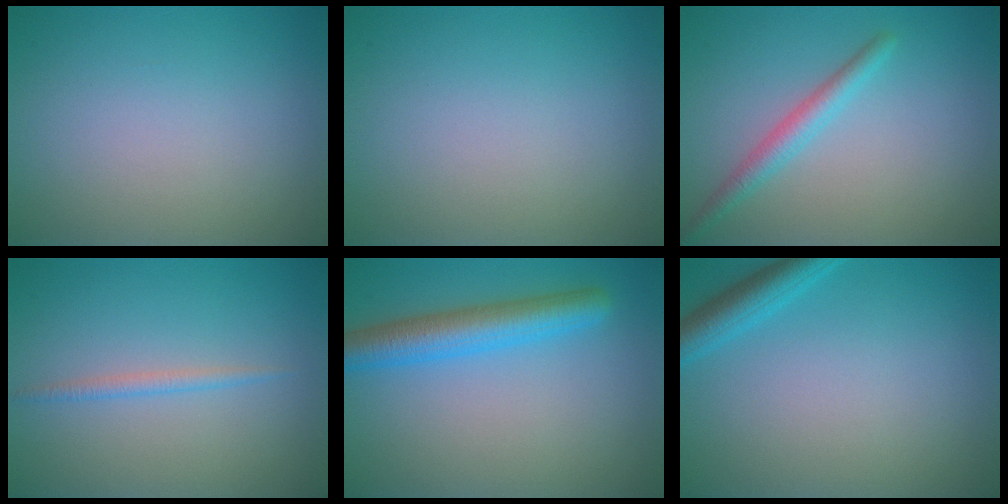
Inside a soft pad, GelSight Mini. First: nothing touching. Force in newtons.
{"total": 0.0}
{"total": 2.2, "press": 2.2, "slide": 0.0}
{"total": 1.1, "press": 1.1, "slide": 0.1}
{"total": 4.8, "press": 4.8, "slide": 0.2}
{"total": 2.8, "press": 2.8, "slide": 0.2}